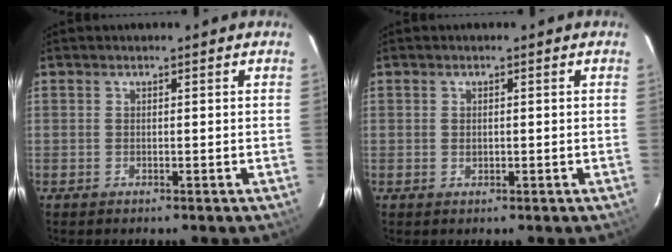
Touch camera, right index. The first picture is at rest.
{"total": 1.0, "force": [0.0, 0.8, 0.7], "torque": [-0.012, 0.000, 0.000]}